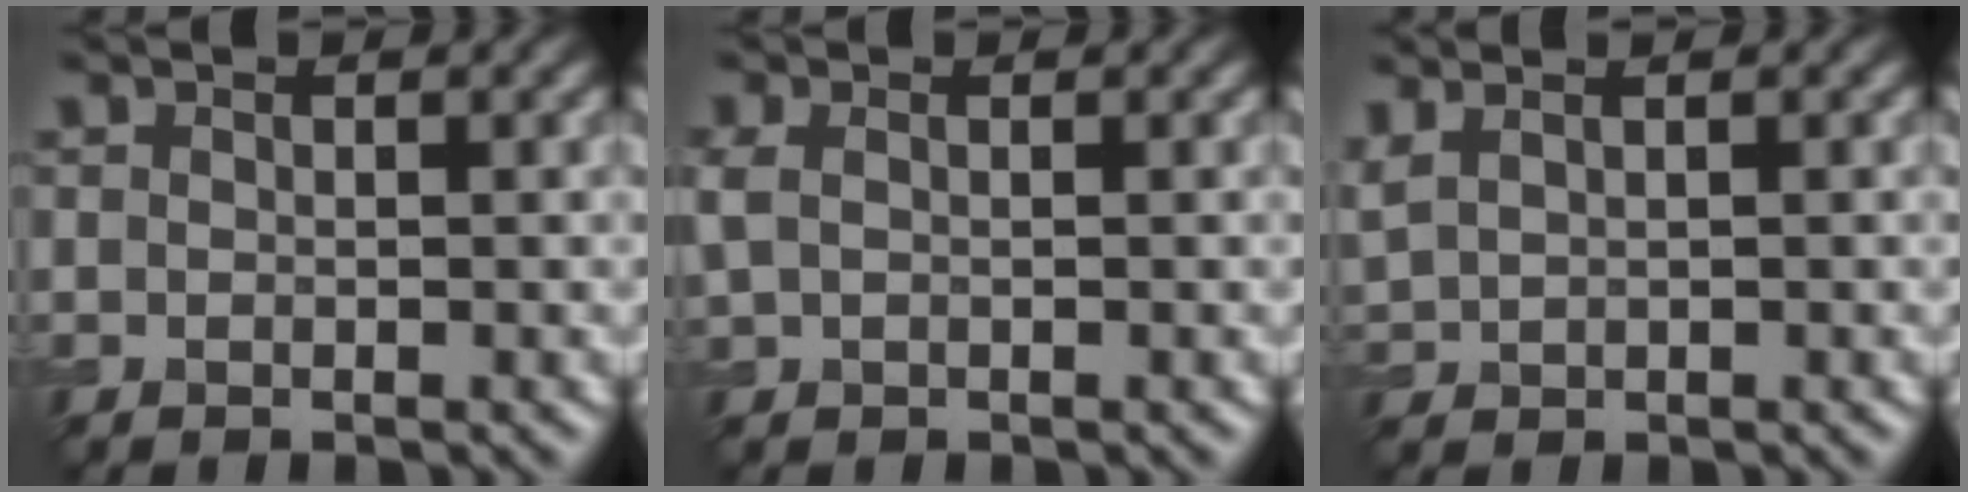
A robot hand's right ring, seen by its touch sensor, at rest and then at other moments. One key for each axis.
{"total": 1.4, "fx": 0.4, "fy": 0.9, "fz": 1.0, "tx": -0.025, "ty": 0.003, "tz": 0.006}
{"total": 2.2, "fx": 1.6, "fy": 0.9, "fz": 1.2, "tx": -0.031, "ty": 0.011, "tz": 0.028}